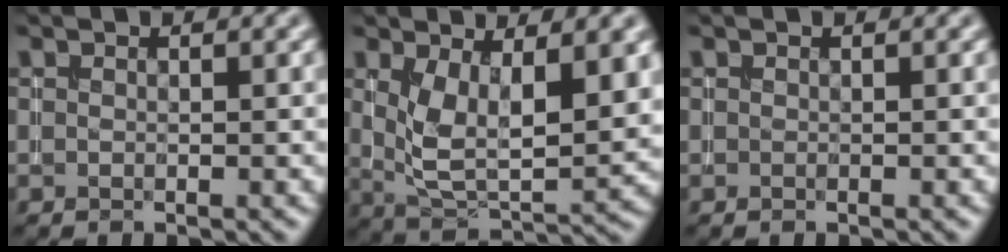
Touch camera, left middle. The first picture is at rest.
{"total": 7.8, "force": [1.7, 3.6, 6.7], "torque": [-0.132, -0.013, 0.036]}
{"total": 0.0}